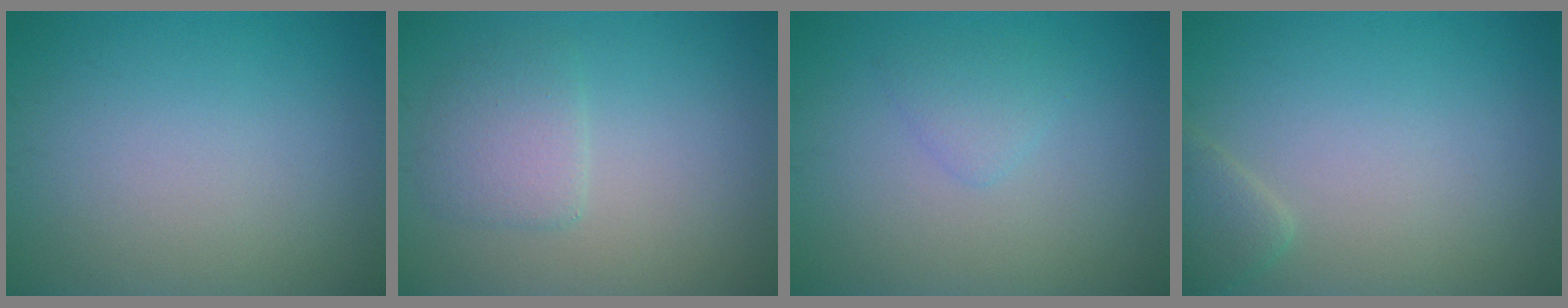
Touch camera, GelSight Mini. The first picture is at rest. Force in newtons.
{"total": 2.5, "press": 2.5, "slide": 0.2}
{"total": 1.4, "press": 1.4, "slide": 0.1}
{"total": 1.7, "press": 1.7, "slide": 0.1}